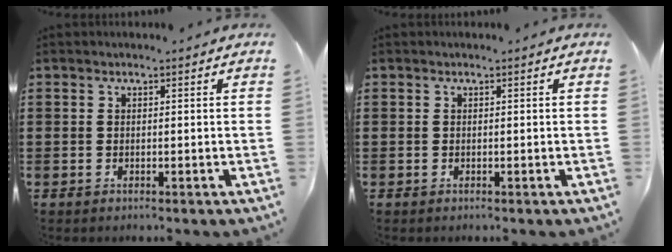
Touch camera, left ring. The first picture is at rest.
{"total": 0.0}